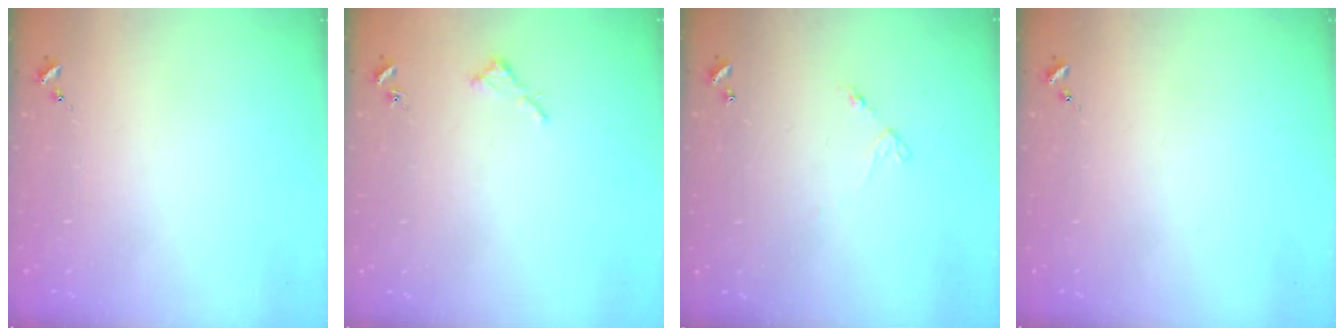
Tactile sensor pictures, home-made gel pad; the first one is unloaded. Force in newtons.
{"total": 2.6, "press": 2.6, "slide": 0.2}
{"total": 4.9, "press": 4.8, "slide": 0.3}
{"total": 0.0}